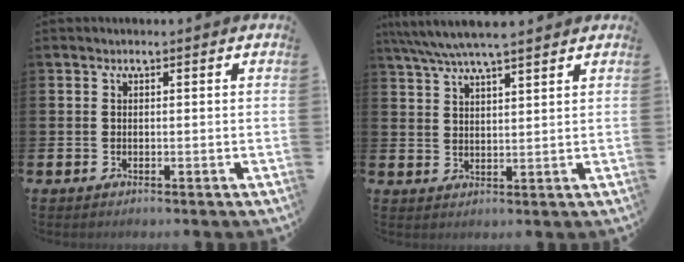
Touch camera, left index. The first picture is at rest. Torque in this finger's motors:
{"motor_torque": [0.37, -0.46, 0.96, 0.21]}